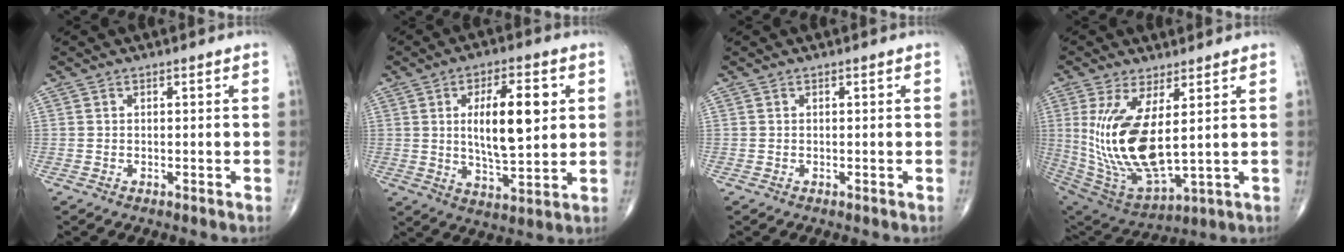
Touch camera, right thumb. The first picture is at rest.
{"total": 13.6, "force": [2.7, 5.2, 12.2], "torque": [-0.183, -0.017, 0.048]}
{"total": 0.0}
{"total": 17.2, "force": [2.6, 6.6, 15.7], "torque": [-0.328, -0.037, 0.072]}